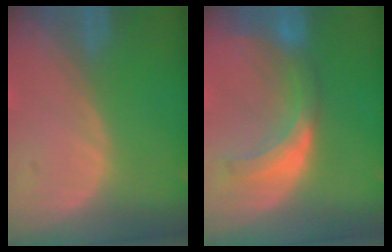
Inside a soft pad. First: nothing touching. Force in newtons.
{"total": 7.0, "press": 6.8, "slide": 1.6}